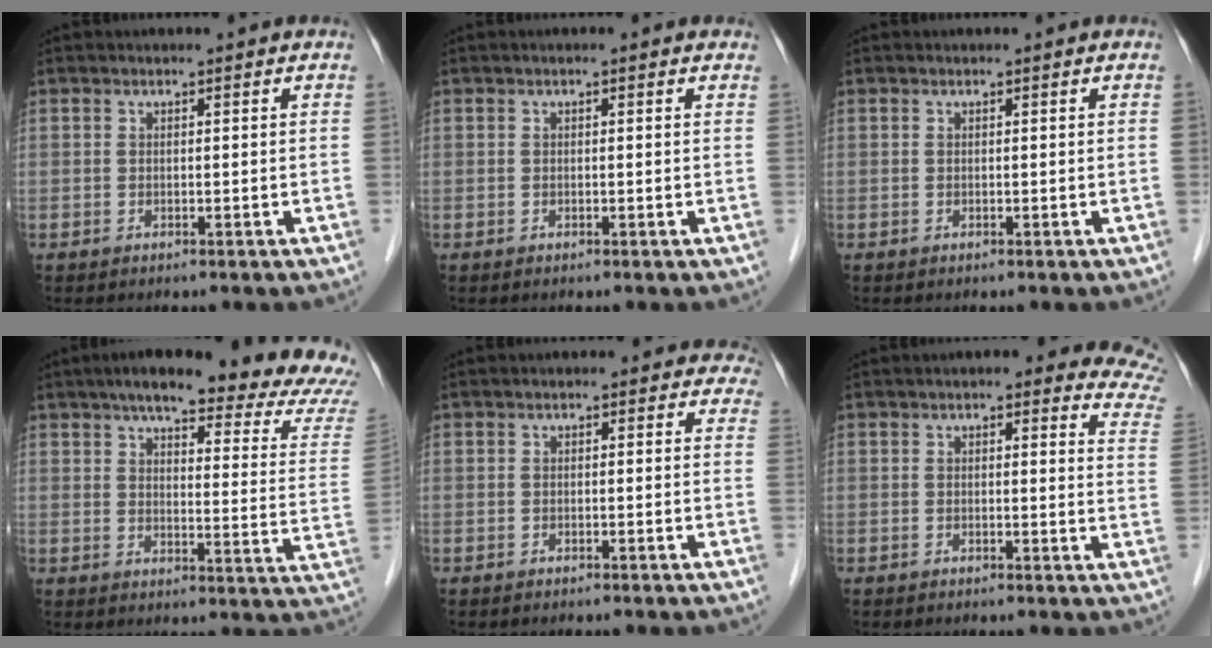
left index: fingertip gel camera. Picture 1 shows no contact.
{"total": 1.1, "force": [0.8, 0.4, 0.7], "torque": [-0.011, 0.009, 0.005]}
{"total": 0.0}
{"total": 23.3, "force": [19.7, 3.2, 12.1], "torque": [-0.154, -0.032, 0.227]}
{"total": 2.8, "force": [1.9, 1.6, 1.1], "torque": [0.012, 0.001, 0.004]}
{"total": 14.1, "force": [11.0, 4.0, 7.8], "torque": [-0.063, 0.001, 0.095]}